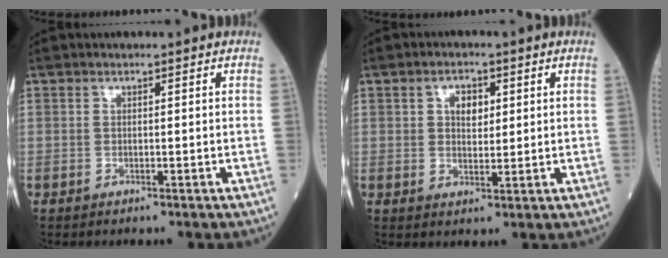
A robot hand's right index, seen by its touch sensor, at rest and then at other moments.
{"total": 4.3, "force": [1.3, 2.6, 3.2], "torque": [-0.064, 0.010, 0.027]}